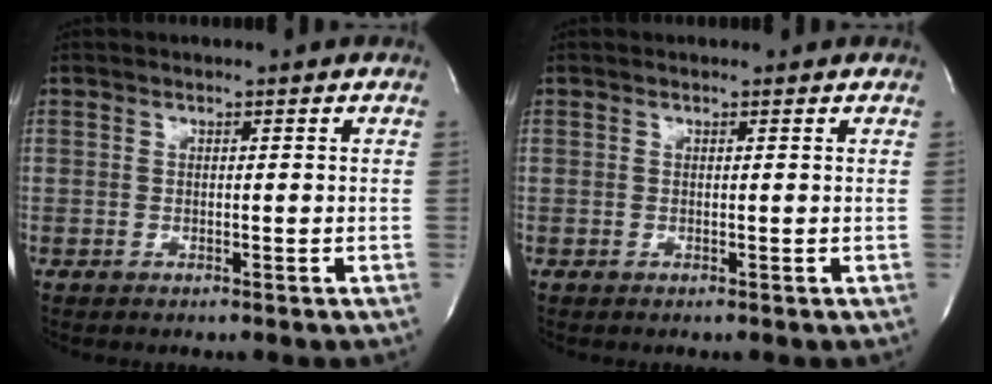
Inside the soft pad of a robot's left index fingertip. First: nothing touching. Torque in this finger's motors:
{"motor_torque": [0.12, -0.35, -0.38, -0.01]}